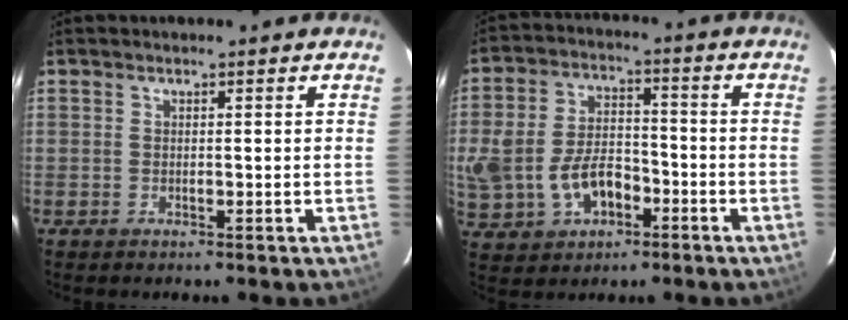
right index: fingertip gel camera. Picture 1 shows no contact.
{"total": 16.3, "force": [-4.9, 11.5, 10.5], "torque": [-0.266, 0.011, -0.065]}